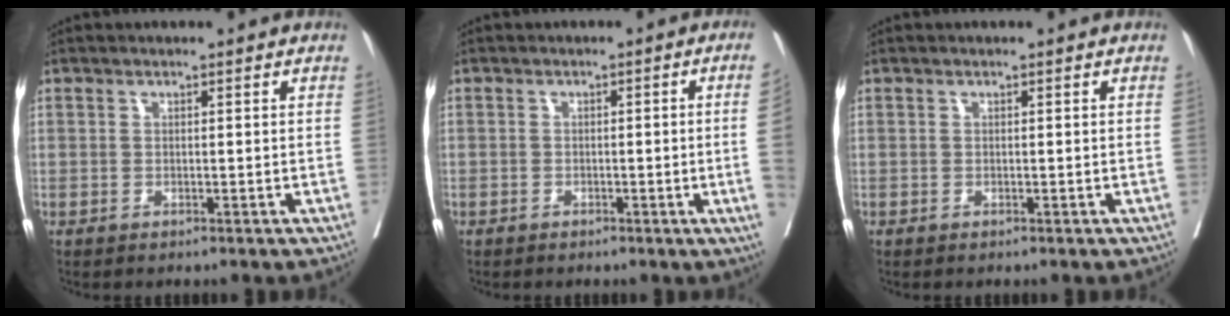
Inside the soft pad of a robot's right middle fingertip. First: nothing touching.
{"total": 4.6, "force": [-1.0, -1.2, 4.3], "torque": [-0.053, -0.004, -0.015]}
{"total": 0.0}